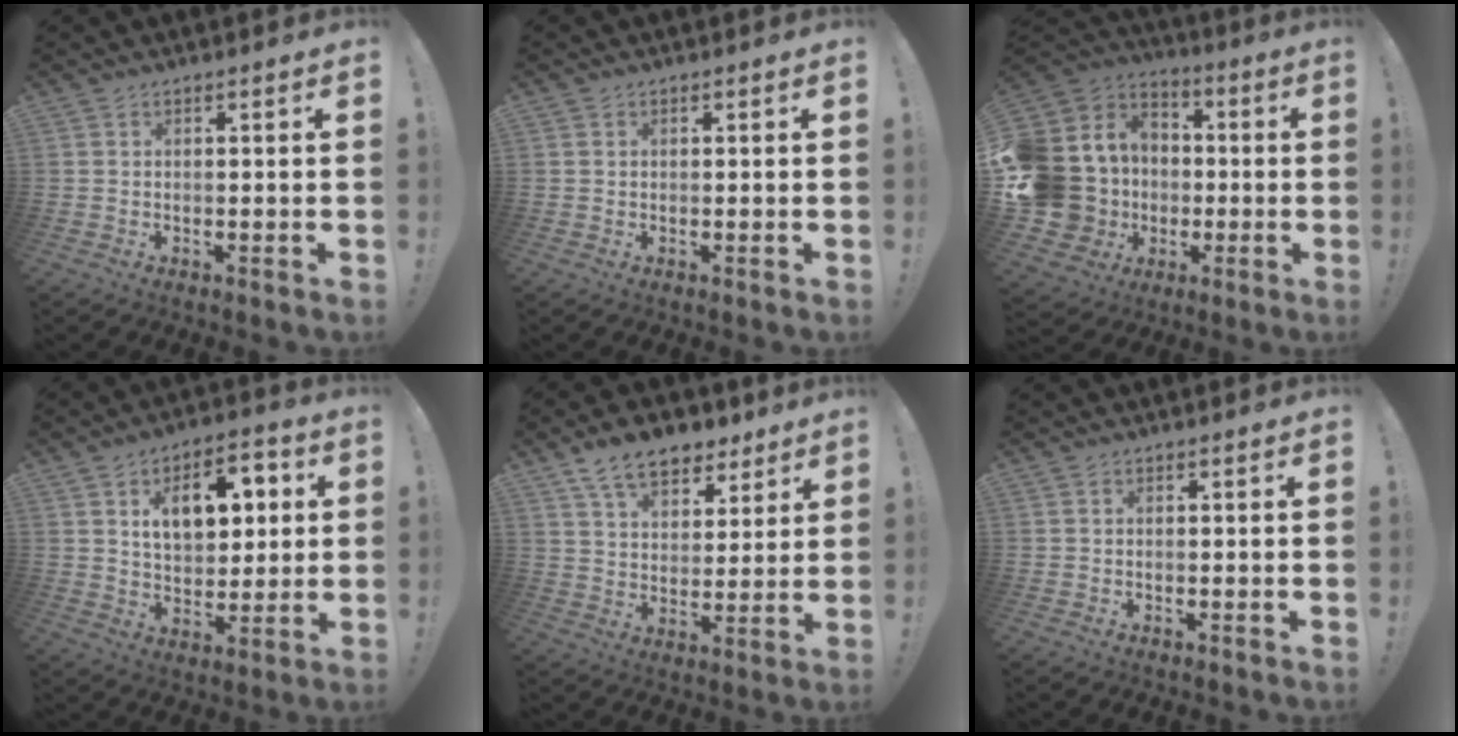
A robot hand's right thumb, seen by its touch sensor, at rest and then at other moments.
{"total": 0.5, "force": [0.2, 0.5, -0.2], "torque": [0.004, 0.002, 0.004]}
{"total": 19.7, "force": [-2.6, 17.6, 8.6], "torque": [-0.173, 0.018, 0.006]}
{"total": 13.4, "force": [4.5, 8.4, 9.4], "torque": [-0.133, -0.006, 0.081]}
{"total": 12.7, "force": [8.6, 7.1, 6.1], "torque": [-0.094, -0.048, 0.160]}
{"total": 0.0}